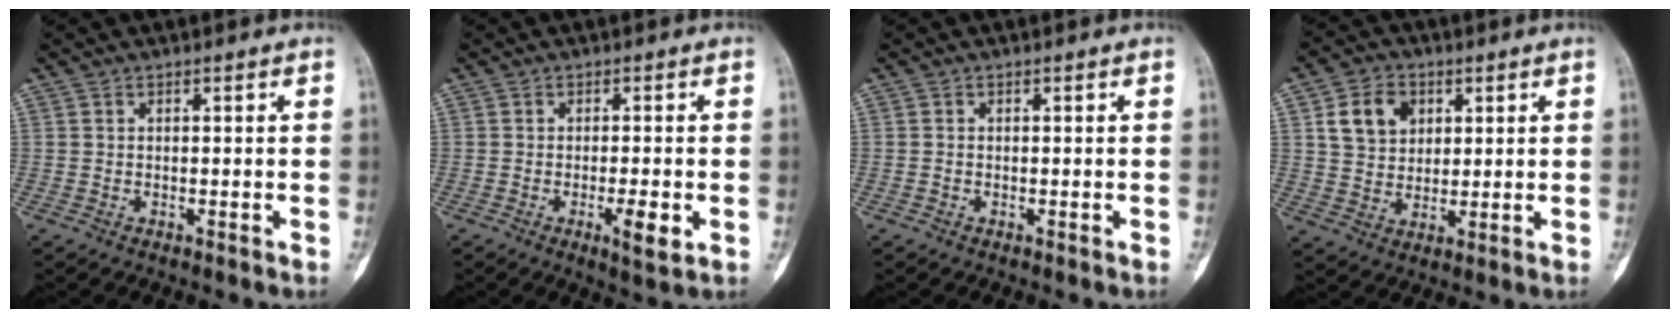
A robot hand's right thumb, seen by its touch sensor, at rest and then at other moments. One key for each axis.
{"total": 4.5, "fx": -1.4, "fy": 1.0, "fz": 4.2, "tx": -0.066, "ty": -0.008, "tz": -0.021}
{"total": 0.0}
{"total": 8.9, "fx": 3.1, "fy": 6.9, "fz": 4.6, "tx": -0.053, "ty": -0.006, "tz": 0.059}